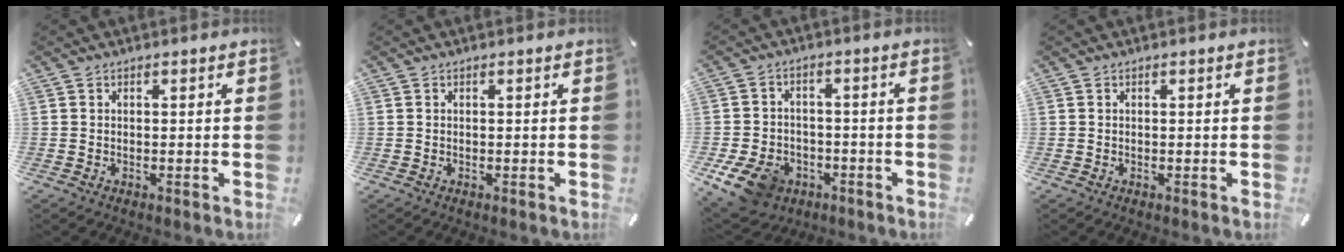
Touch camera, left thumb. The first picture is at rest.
{"total": 0.0}
{"total": 10.4, "force": [-5.1, 7.7, 4.9], "torque": [-0.098, 0.028, -0.094]}
{"total": 0.0}